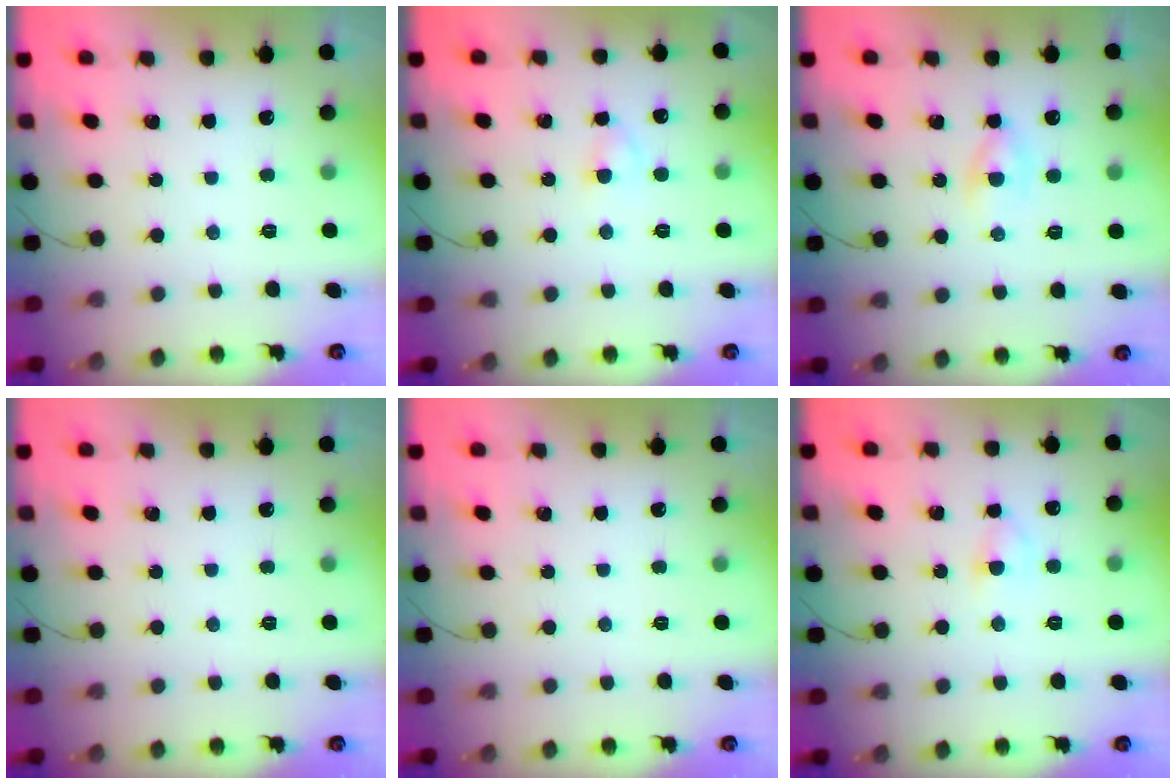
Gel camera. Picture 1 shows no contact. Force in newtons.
{"total": 2.4, "press": 2.2, "slide": 1.0}
{"total": 2.1, "press": 2.0, "slide": 0.8}
{"total": 0.0}
{"total": 0.0}
{"total": 3.9, "press": 3.6, "slide": 1.4}